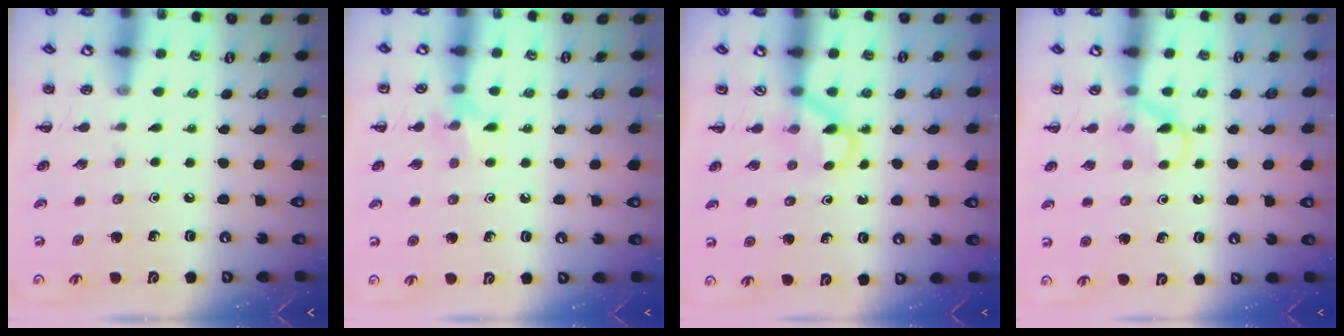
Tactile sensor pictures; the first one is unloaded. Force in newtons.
{"total": 7.2, "press": 7.0, "slide": 1.5}
{"total": 3.3, "press": 3.0, "slide": 1.3}
{"total": 3.8, "press": 3.6, "slide": 1.3}